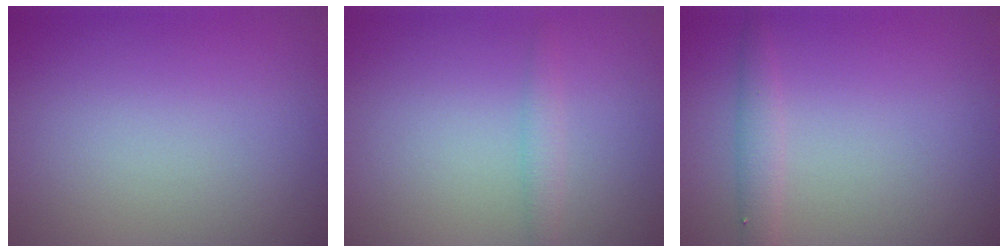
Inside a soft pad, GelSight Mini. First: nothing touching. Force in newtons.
{"total": 1.3, "press": 1.3, "slide": 0.1}
{"total": 1.6, "press": 1.6, "slide": 0.0}